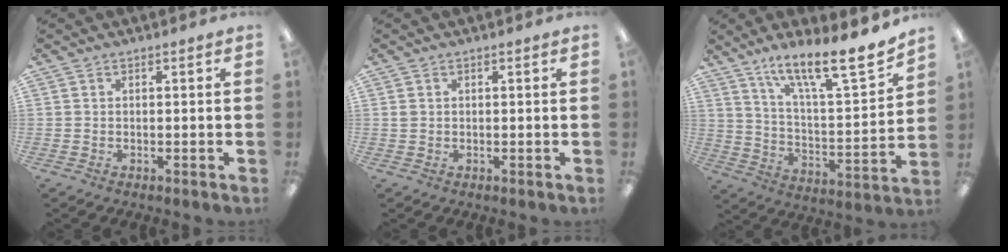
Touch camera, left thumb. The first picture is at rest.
{"total": 0.8, "force": [0.2, 0.7, 0.4], "torque": [-0.009, 0.004, 0.004]}
{"total": 16.8, "force": [13.6, 2.8, 9.4], "torque": [-0.147, -0.098, 0.223]}